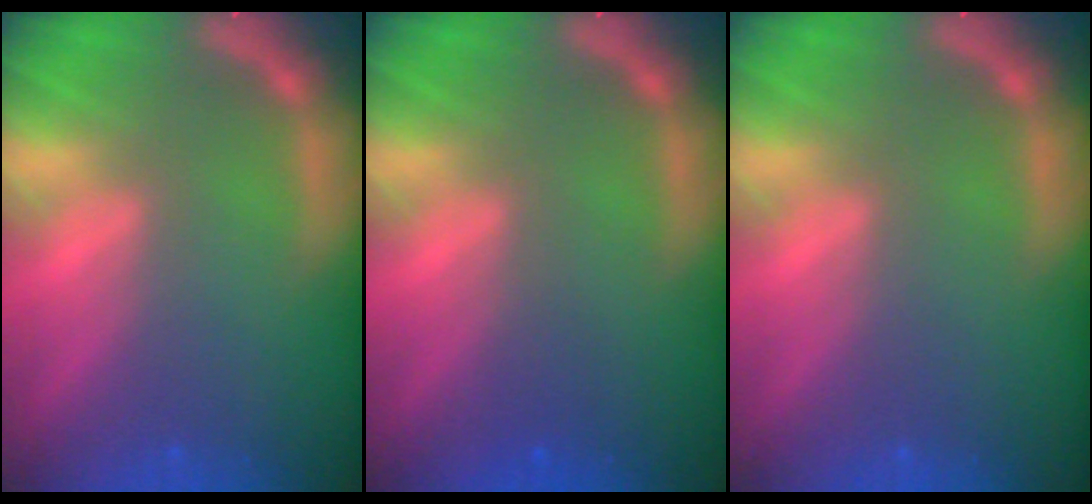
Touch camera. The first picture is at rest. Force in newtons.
{"total": 1.0}
{"total": 0.0}